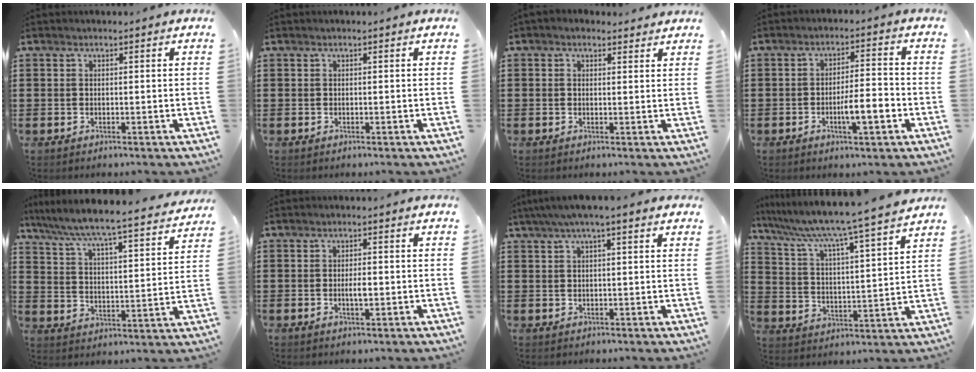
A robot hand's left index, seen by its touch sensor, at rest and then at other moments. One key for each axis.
{"total": 0.0}
{"total": 1.5, "fx": 1.0, "fy": 1.2, "fz": 0.1, "tx": -0.007, "ty": 0.007, "tz": 0.019}
{"total": 5.8, "fx": -2.1, "fy": 1.3, "fz": 5.2, "tx": -0.087, "ty": 0.005, "tz": -0.040}
{"total": 5.3, "fx": 5.1, "fy": -0.5, "fz": 1.6, "tx": -0.059, "ty": -0.044, "tz": 0.077}
{"total": 2.4, "fx": -0.3, "fy": 0.8, "fz": 2.3, "tx": -0.043, "ty": 0.000, "tz": -0.005}
{"total": 3.1, "fx": 1.6, "fy": 0.9, "fz": 2.5, "tx": -0.052, "ty": 0.008, "tz": 0.027}
{"total": 6.2, "fx": 5.4, "fy": -1.2, "fz": 3.0, "tx": -0.083, "ty": -0.054, "tz": 0.078}